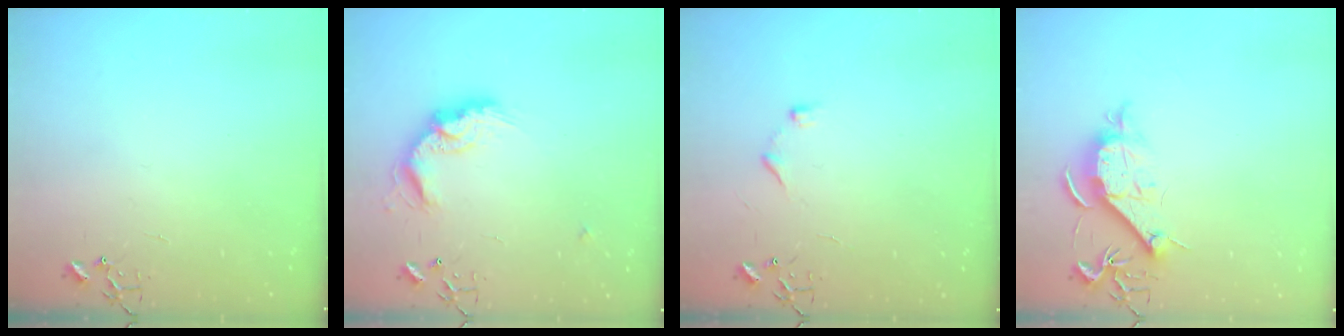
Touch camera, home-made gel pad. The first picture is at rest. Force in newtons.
{"total": 15.0, "press": 15.0, "slide": 0.6}
{"total": 6.7, "press": 6.7, "slide": 0.7}
{"total": 10.6, "press": 10.6, "slide": 0.8}